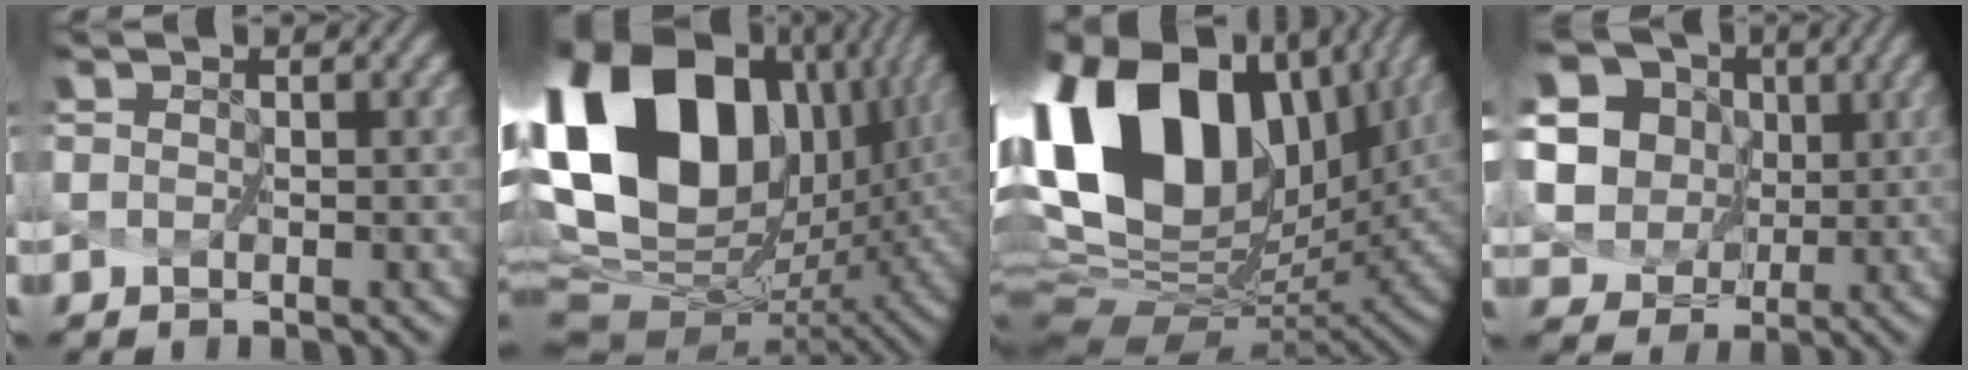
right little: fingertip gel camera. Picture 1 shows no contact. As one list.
[{"total": 19.7, "force": [6.1, 13.5, 12.9], "torque": [-0.274, -0.006, 0.142]}, {"total": 18.3, "force": [6.7, 11.8, 12.3], "torque": [-0.247, 0.024, 0.131]}, {"total": 16.1, "force": [6.3, 14.0, 5.0], "torque": [-0.155, 0.030, 0.096]}]